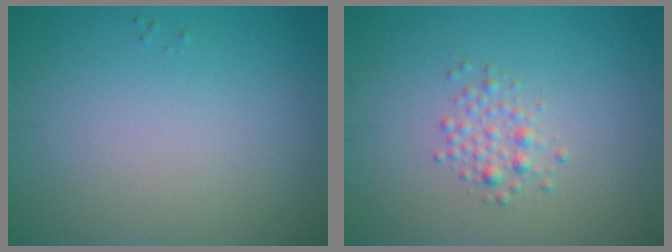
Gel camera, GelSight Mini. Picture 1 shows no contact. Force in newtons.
{"total": 1.7, "press": 1.7, "slide": 0.1}